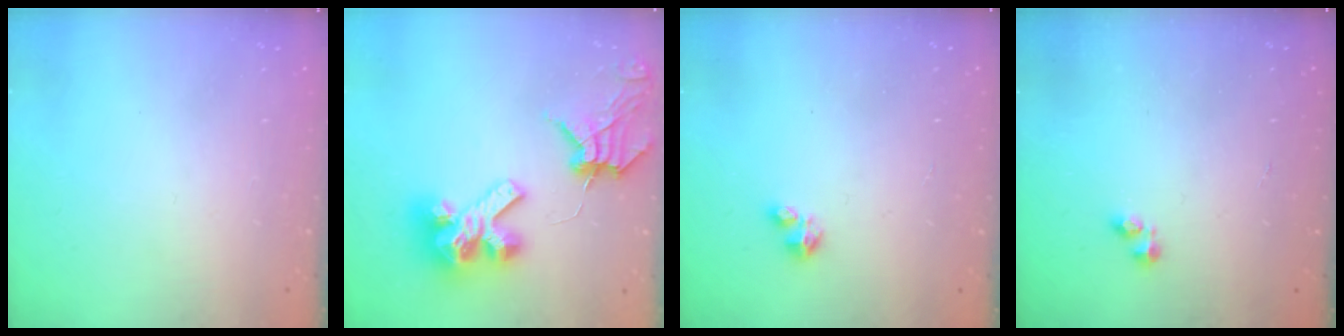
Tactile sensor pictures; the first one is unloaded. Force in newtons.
{"total": 14.1, "press": 14.0, "slide": 1.7}
{"total": 1.6, "press": 1.6, "slide": 0.4}
{"total": 2.3, "press": 2.2, "slide": 0.3}